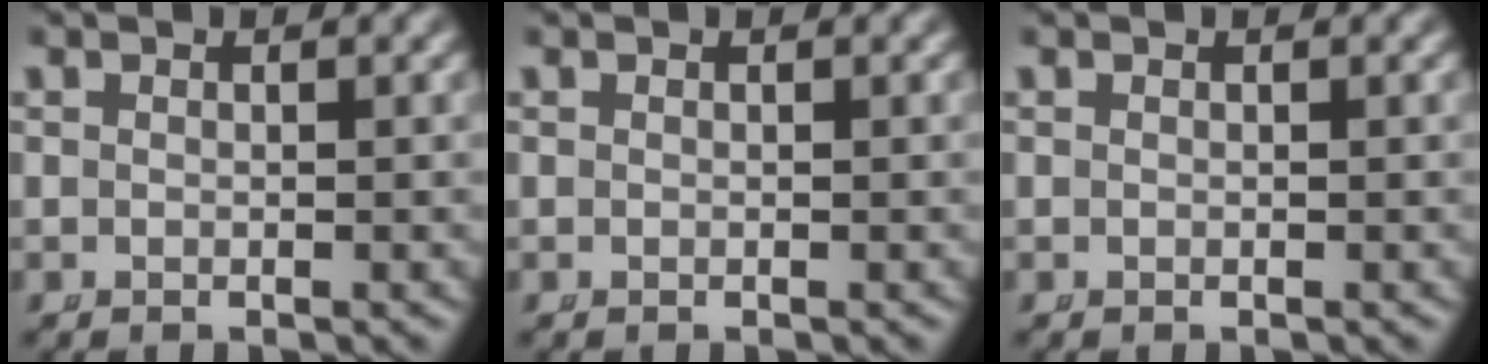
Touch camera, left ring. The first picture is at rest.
{"total": 0.0}
{"total": 0.8, "force": [-0.2, -0.7, -0.3], "torque": [0.008, -0.012, 0.007]}